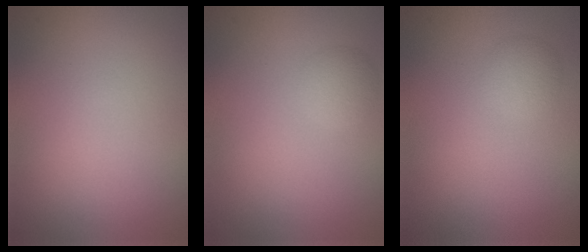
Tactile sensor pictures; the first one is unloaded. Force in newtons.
{"total": 1.6, "press": 1.6, "slide": 0.0}
{"total": 1.6, "press": 1.6, "slide": 0.1}